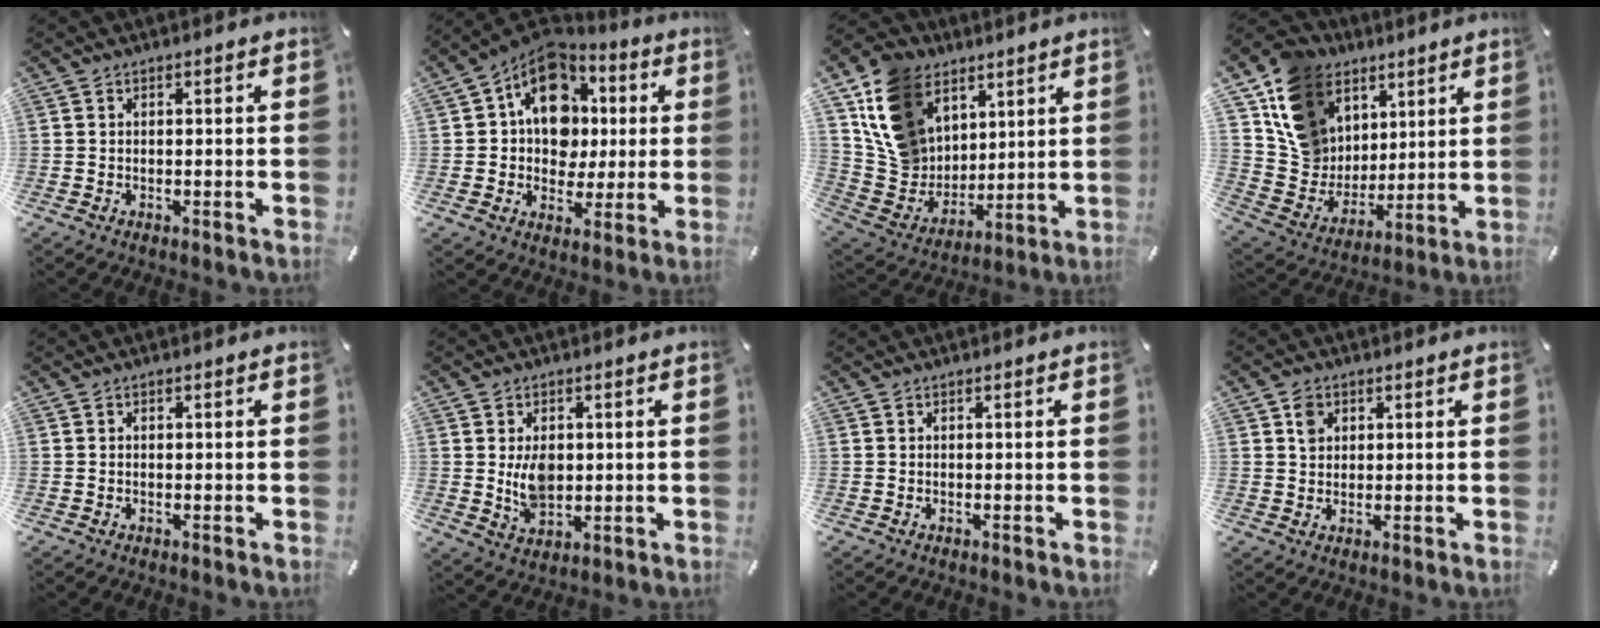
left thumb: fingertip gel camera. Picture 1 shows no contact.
{"total": 15.1, "force": [4.3, 12.1, 8.1], "torque": [-0.138, -0.018, 0.085]}
{"total": 16.1, "force": [7.7, 12.8, 5.9], "torque": [-0.124, -0.032, 0.161]}
{"total": 14.8, "force": [7.3, 12.3, 3.8], "torque": [-0.085, -0.044, 0.152]}
{"total": 0.5, "force": [0.0, 0.4, 0.3], "torque": [-0.007, 0.001, 0.000]}
{"total": 7.1, "force": [0.8, 5.2, 4.8], "torque": [-0.069, -0.013, 0.009]}
{"total": 0.0}
{"total": 3.5, "force": [1.4, 3.0, 1.3], "torque": [-0.015, -0.001, 0.022]}